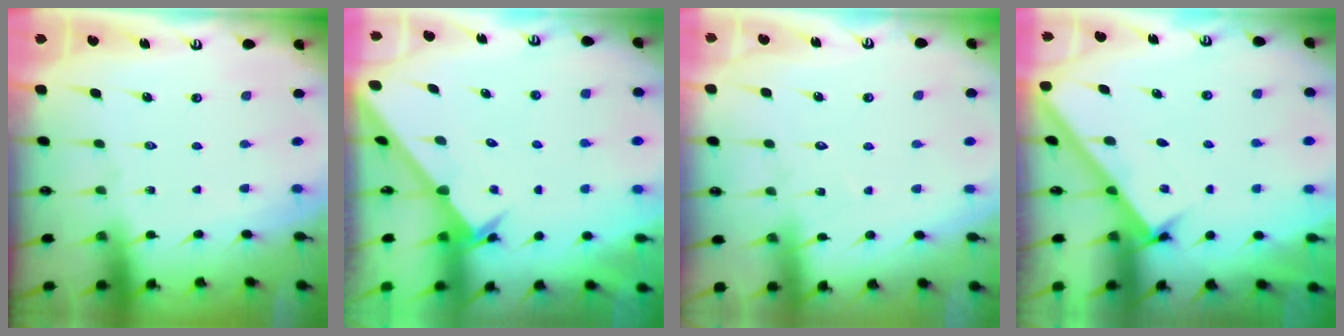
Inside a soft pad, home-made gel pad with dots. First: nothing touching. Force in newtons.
{"total": 2.8, "press": 2.8, "slide": 0.2}
{"total": 4.7, "press": 4.7, "slide": 0.5}
{"total": 2.7, "press": 2.7, "slide": 0.4}